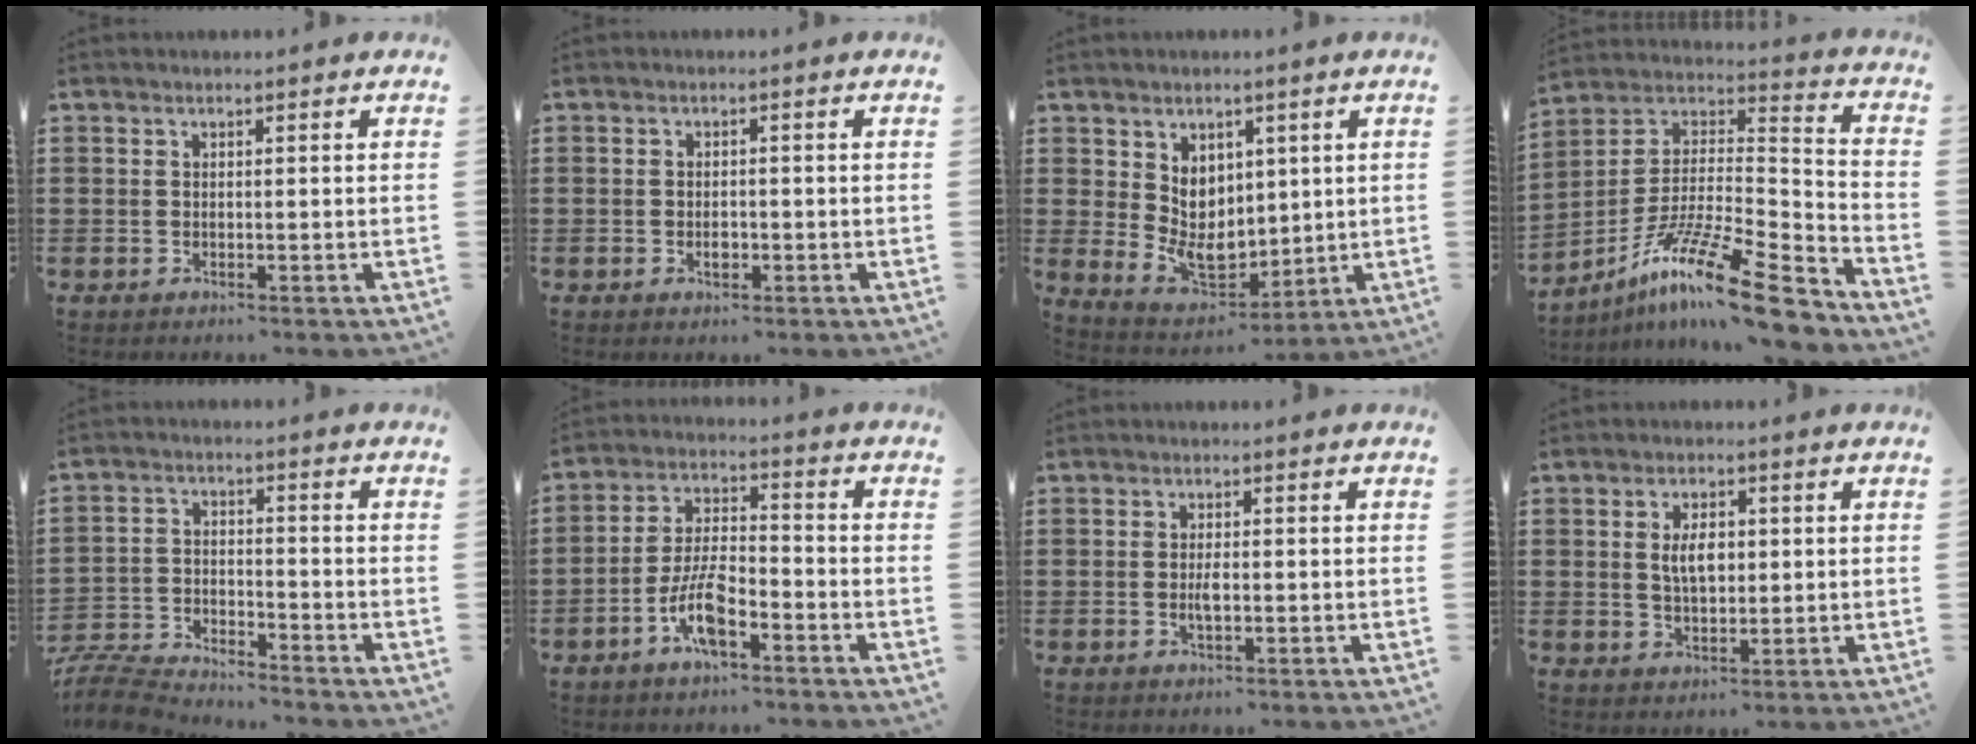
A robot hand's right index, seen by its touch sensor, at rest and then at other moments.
{"total": 1.6, "force": [-0.5, 0.9, 1.2], "torque": [-0.022, 0.002, -0.009]}
{"total": 6.5, "force": [1.8, 5.2, 3.5], "torque": [-0.071, -0.003, 0.034]}
{"total": 15.8, "force": [-11.3, 1.9, 10.8], "torque": [-0.194, 0.026, -0.208]}
{"total": 6.8, "force": [-6.7, 0.6, 0.8], "torque": [-0.034, 0.006, -0.138]}
{"total": 8.0, "force": [-4.2, 3.0, 6.1], "torque": [-0.137, 0.002, -0.082]}
{"total": 2.2, "force": [-0.2, 0.8, 2.1], "torque": [-0.044, -0.002, -0.007]}
{"total": 4.5, "force": [0.6, 2.3, 3.9], "torque": [-0.063, 0.003, 0.005]}